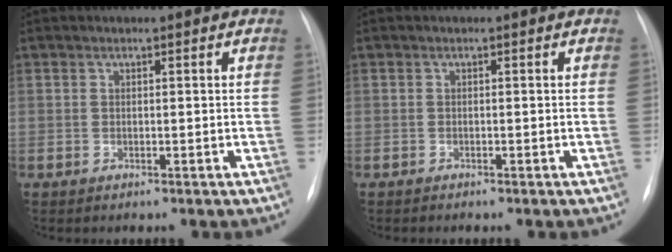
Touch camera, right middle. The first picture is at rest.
{"total": 0.0}